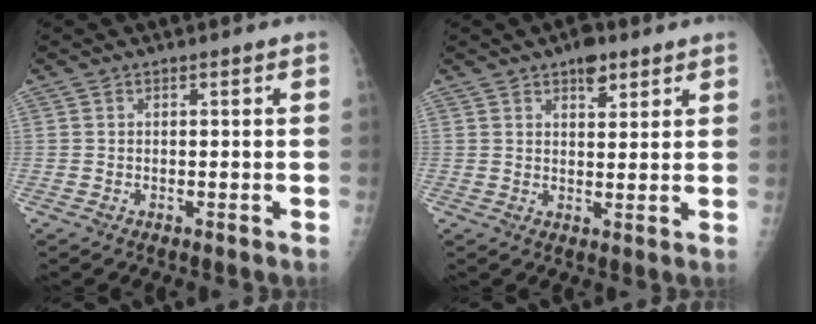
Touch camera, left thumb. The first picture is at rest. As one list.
[{"total": 4.8, "force": [3.1, 2.3, 2.8], "torque": [-0.022, -0.015, 0.045]}]